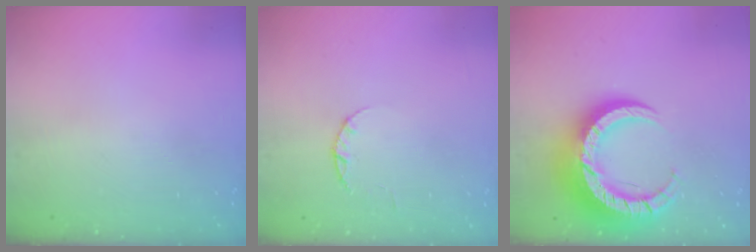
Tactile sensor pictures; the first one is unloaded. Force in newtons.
{"total": 2.4, "press": 2.3, "slide": 0.4}
{"total": 17.5, "press": 17.4, "slide": 1.5}